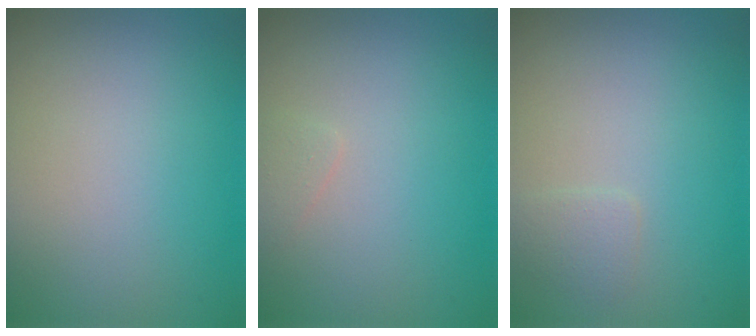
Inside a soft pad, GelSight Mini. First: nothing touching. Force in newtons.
{"total": 0.6, "press": 0.6, "slide": 0.1}
{"total": 1.0, "press": 1.0, "slide": 0.0}